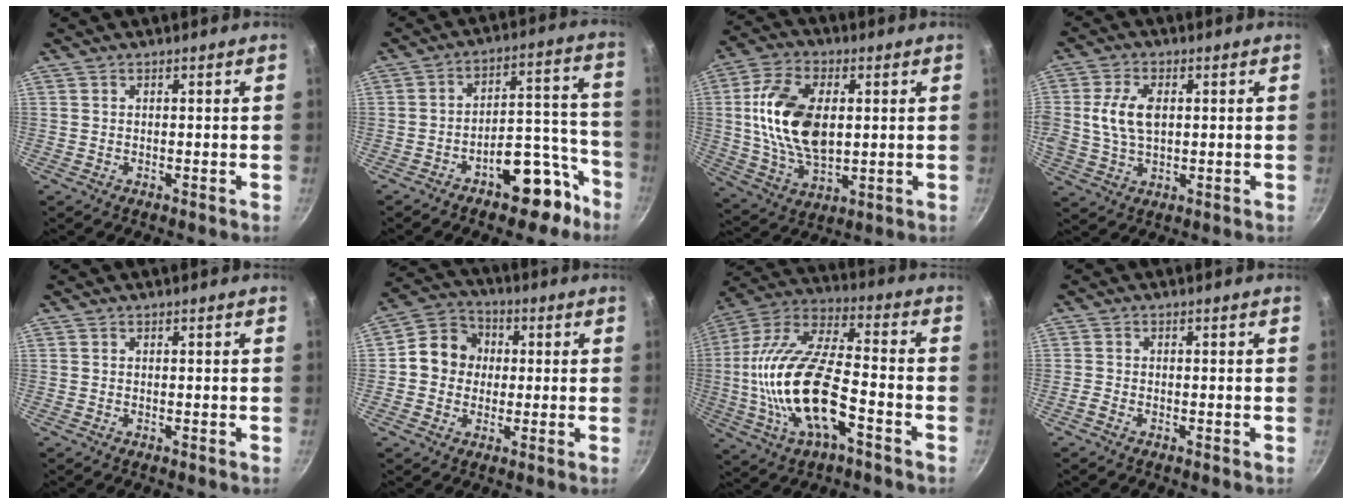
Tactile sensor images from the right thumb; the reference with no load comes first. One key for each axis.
{"total": 13.2, "fx": -8.0, "fy": 6.3, "fz": 8.4, "tx": -0.057, "ty": 0.097, "tz": -0.113}
{"total": 17.0, "fx": 2.1, "fy": 10.0, "fz": 13.5, "tx": -0.240, "ty": -0.001, "tz": 0.039}
{"total": 8.5, "fx": 1.2, "fy": 5.3, "fz": 6.6, "tx": -0.123, "ty": 0.004, "tz": 0.019}
{"total": 0.0}
{"total": 9.4, "fx": 0.4, "fy": 8.5, "fz": 4.1, "tx": -0.034, "ty": 0.019, "tz": -0.015}
{"total": 21.5, "fx": -5.5, "fy": 9.0, "fz": 18.7, "tx": -0.364, "ty": 0.033, "tz": -0.117}
{"total": 1.1, "fx": -0.9, "fy": 0.4, "fz": 0.5, "tx": -0.023, "ty": 0.006, "tz": -0.024}